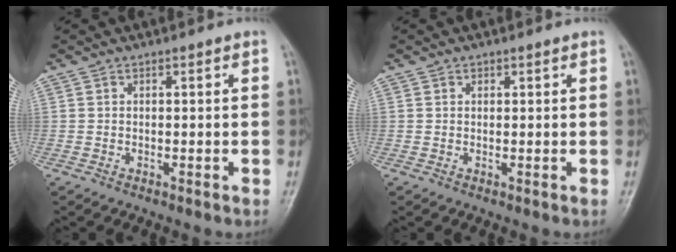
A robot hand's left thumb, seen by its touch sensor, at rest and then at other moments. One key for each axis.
{"total": 0.6, "fx": 0.4, "fy": 0.4, "fz": 0.2, "tx": 0.001, "ty": -0.002, "tz": 0.005}